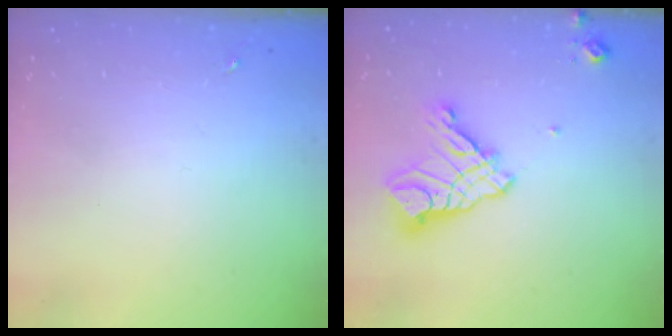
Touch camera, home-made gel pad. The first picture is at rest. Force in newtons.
{"total": 14.4, "press": 14.3, "slide": 1.5}